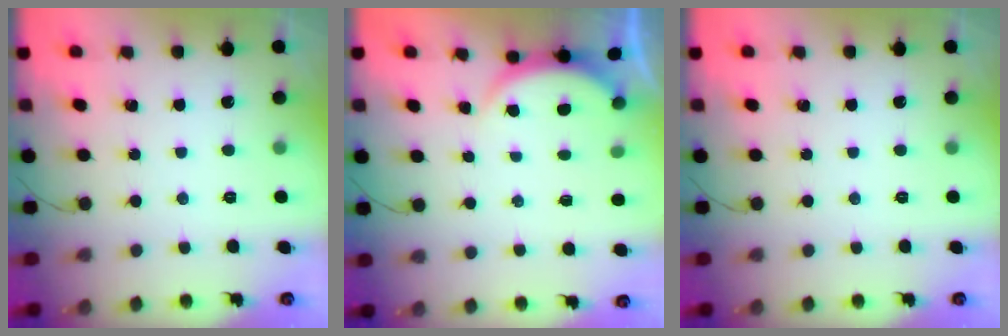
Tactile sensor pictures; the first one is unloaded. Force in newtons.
{"total": 2.3, "press": 2.2, "slide": 0.5}
{"total": 0.0}